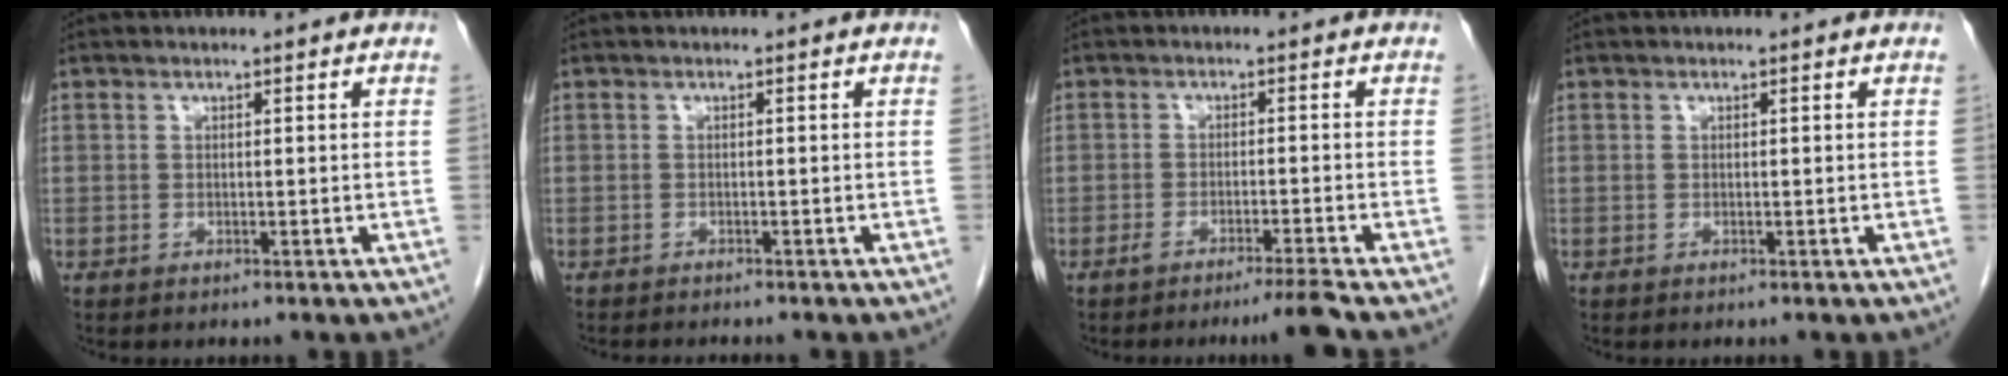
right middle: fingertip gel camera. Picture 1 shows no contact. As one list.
[{"total": 2.5, "force": [-2.4, 0.3, 0.9], "torque": [-0.014, -0.005, -0.031]}, {"total": 4.3, "force": [-3.4, -1.6, 2.1], "torque": [-0.034, -0.010, -0.060]}, {"total": 0.0}]